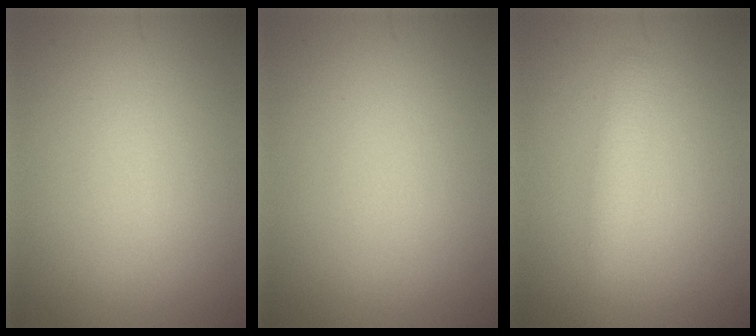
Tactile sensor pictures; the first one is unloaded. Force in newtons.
{"total": 0.0}
{"total": 1.6, "press": 1.6, "slide": 0.2}